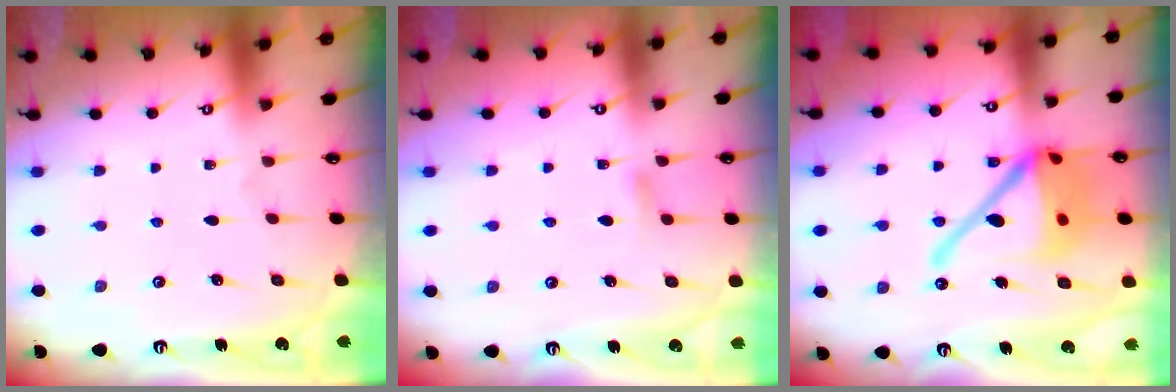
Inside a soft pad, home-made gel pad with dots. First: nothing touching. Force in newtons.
{"total": 4.5, "press": 4.5, "slide": 0.5}
{"total": 18.9, "press": 18.8, "slide": 2.3}